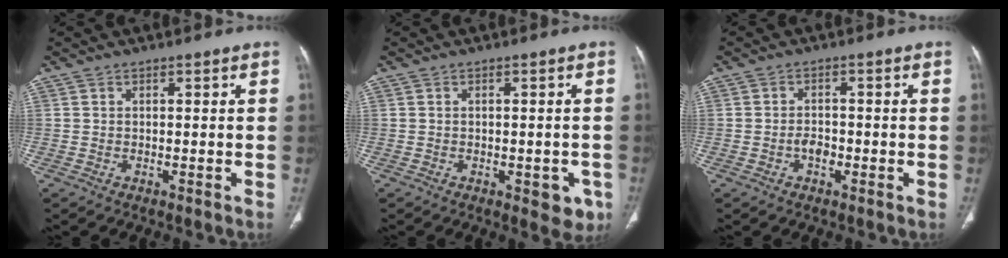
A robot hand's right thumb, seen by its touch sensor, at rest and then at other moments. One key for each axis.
{"total": 4.8, "fx": -2.0, "fy": 2.5, "fz": 3.6, "tx": -0.019, "ty": 0.002, "tz": -0.019}
{"total": 2.7, "fx": -0.9, "fy": 1.8, "fz": 1.7, "tx": -0.018, "ty": 0.009, "tz": -0.018}